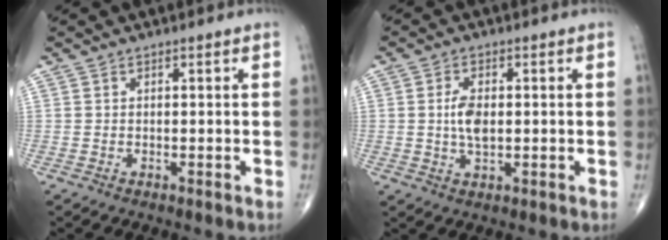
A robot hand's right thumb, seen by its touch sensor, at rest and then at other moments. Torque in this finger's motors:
{"motor_torque": [0.87, 1.25, 0.51, -0.71, 0.01]}